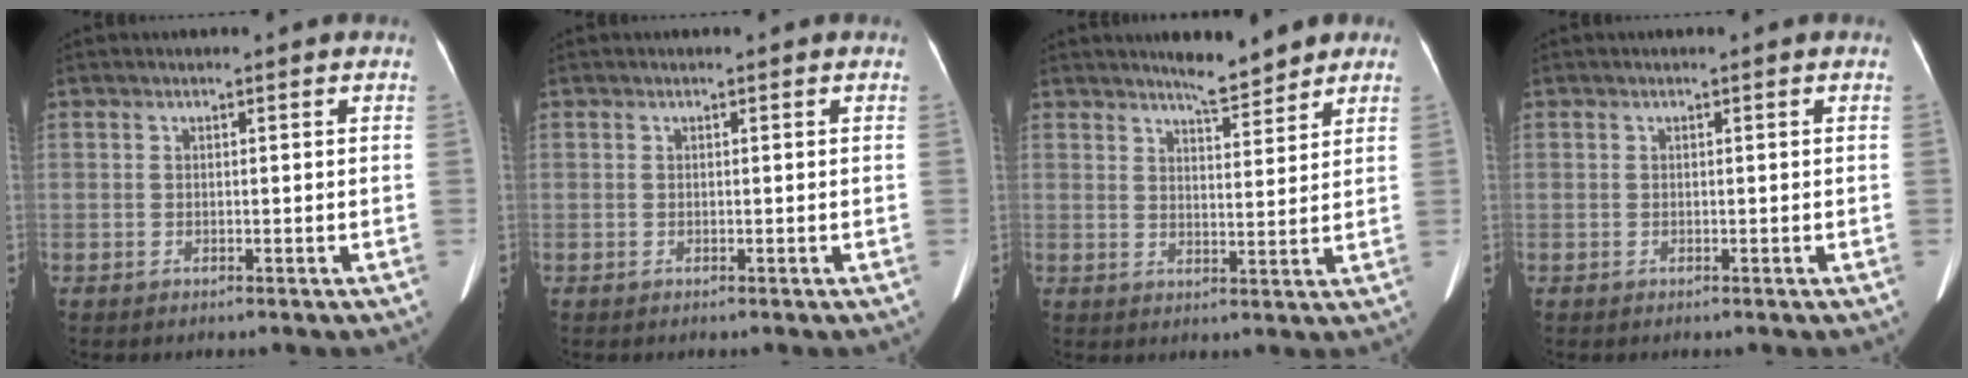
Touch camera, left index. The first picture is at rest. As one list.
[{"total": 0.0}, {"total": 5.7, "force": [5.1, 1.1, 2.5], "torque": [-0.037, 0.001, 0.076]}, {"total": 0.0}]